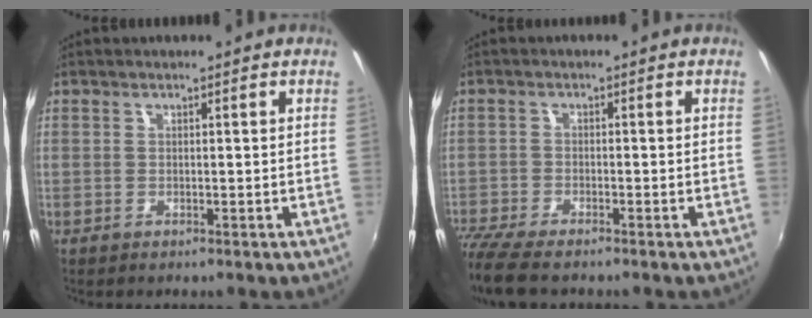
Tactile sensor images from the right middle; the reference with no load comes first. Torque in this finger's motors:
{"motor_torque": [1.12, -1.02, 0.53, 0.18]}